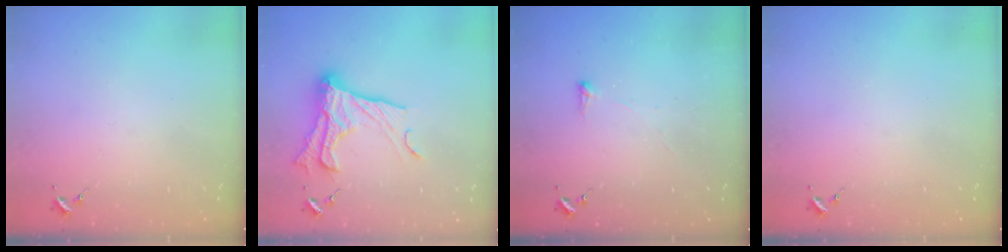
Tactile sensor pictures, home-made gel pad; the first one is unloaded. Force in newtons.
{"total": 18.4, "press": 18.3, "slide": 1.2}
{"total": 4.0, "press": 3.9, "slide": 0.9}
{"total": 0.0}